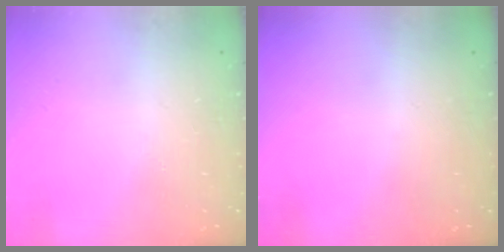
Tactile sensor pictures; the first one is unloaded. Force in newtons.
{"total": 0.0}